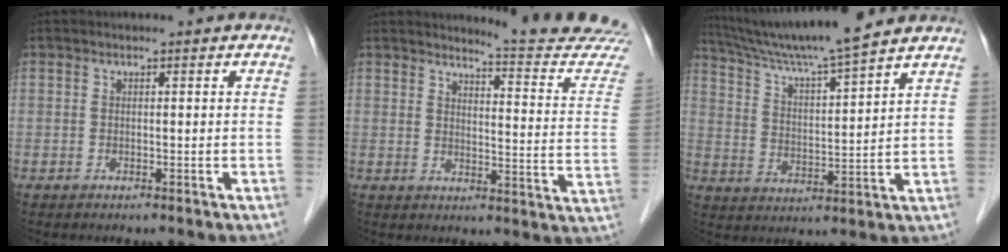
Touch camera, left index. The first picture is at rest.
{"total": 14.7, "force": [14.5, -1.7, 1.7], "torque": [-0.019, -0.130, 0.152]}
{"total": 13.9, "force": [12.4, -1.1, 6.3], "torque": [-0.119, 0.016, 0.208]}